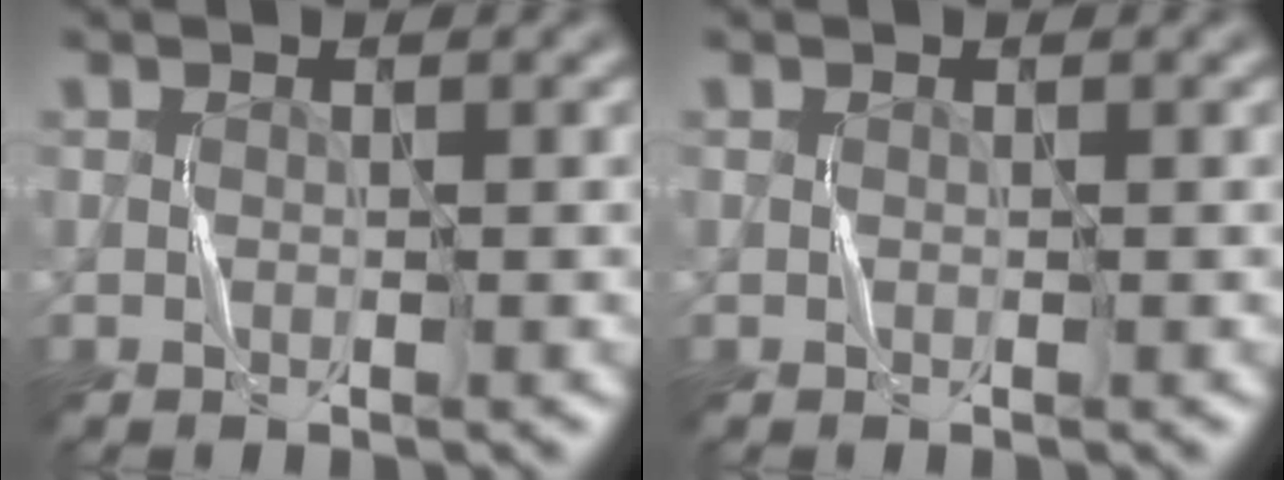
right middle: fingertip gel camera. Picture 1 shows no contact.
{"total": 0.0}